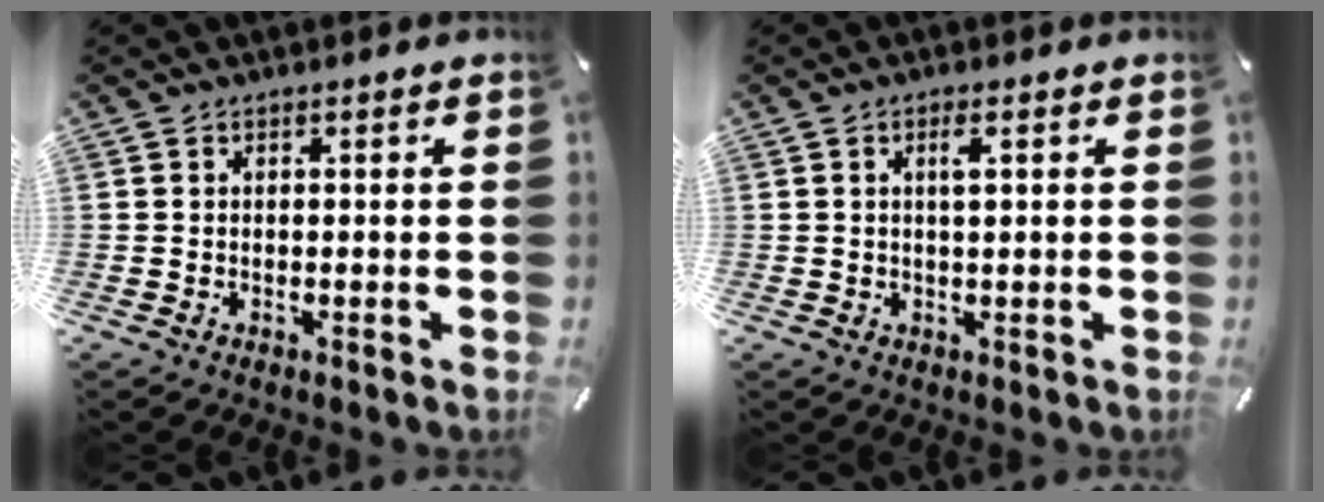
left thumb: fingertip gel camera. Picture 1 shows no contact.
{"total": 2.8, "force": [0.8, 0.5, 2.6], "torque": [-0.045, 0.000, 0.009]}